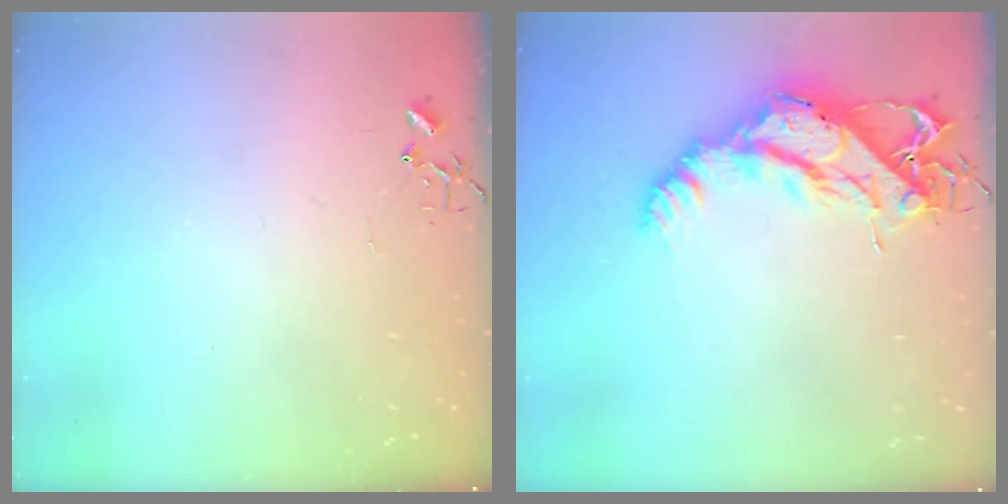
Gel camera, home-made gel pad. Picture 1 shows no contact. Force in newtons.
{"total": 14.0, "press": 13.9, "slide": 1.4}